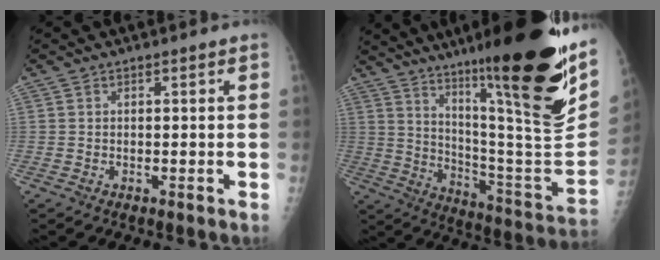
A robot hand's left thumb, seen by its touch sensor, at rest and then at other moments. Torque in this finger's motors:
{"motor_torque": [3.42, 1.56, 1.92, -0.85, 0.61]}